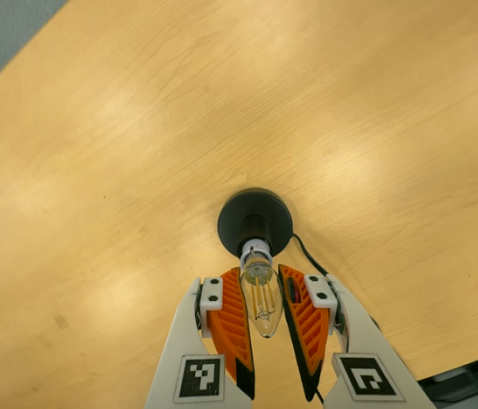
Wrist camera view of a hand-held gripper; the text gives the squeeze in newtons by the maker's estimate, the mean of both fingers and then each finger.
{"total": 12.1, "left": 12.8, "right": 11.4}